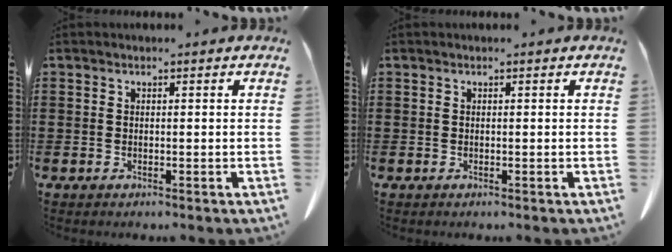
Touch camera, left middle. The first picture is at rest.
{"total": 0.0}